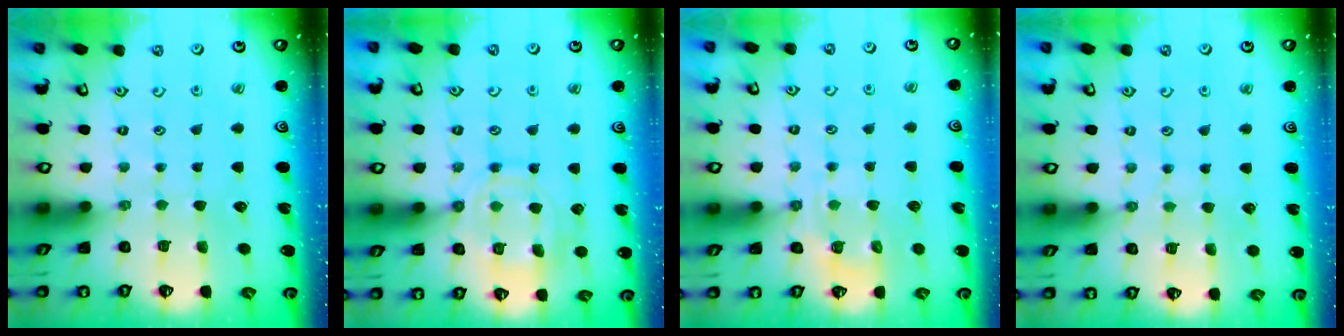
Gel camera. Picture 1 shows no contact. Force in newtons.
{"total": 13.0, "press": 12.9, "slide": 1.2}
{"total": 6.7, "press": 6.7, "slide": 0.8}
{"total": 4.0, "press": 4.0, "slide": 0.2}